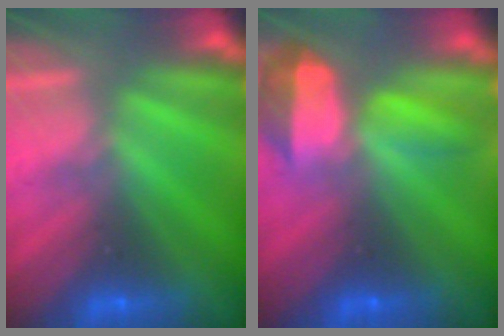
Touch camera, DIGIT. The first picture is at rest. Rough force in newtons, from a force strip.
{"total": 5.7}